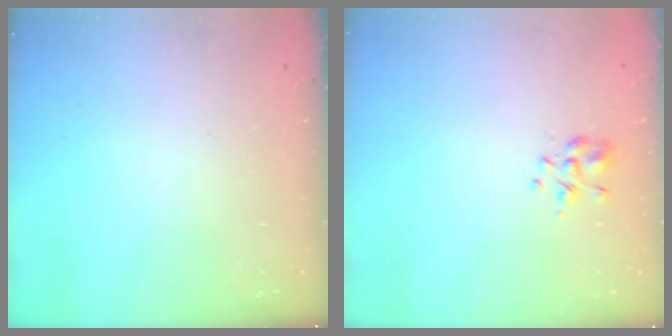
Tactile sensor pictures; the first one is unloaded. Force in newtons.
{"total": 2.5, "press": 2.3, "slide": 0.8}